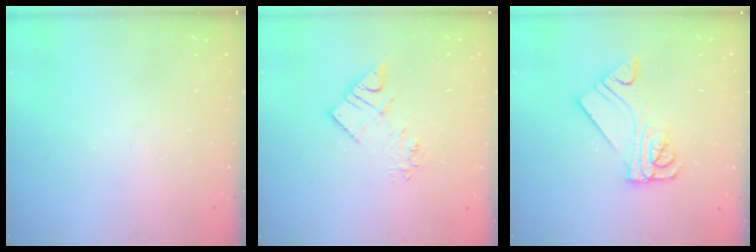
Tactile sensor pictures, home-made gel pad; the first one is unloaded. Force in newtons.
{"total": 8.4, "press": 8.4, "slide": 0.9}
{"total": 11.1, "press": 11.0, "slide": 1.2}